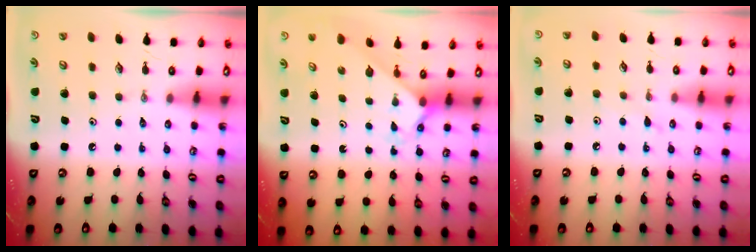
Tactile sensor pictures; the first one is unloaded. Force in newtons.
{"total": 2.3, "press": 2.3, "slide": 0.2}
{"total": 3.5, "press": 3.5, "slide": 0.4}